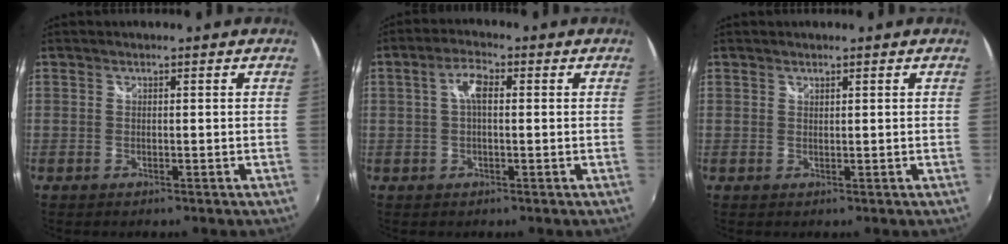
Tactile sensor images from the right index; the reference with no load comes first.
{"total": 4.0, "force": [0.6, 1.6, 3.6], "torque": [-0.071, 0.012, 0.010]}
{"total": 0.5, "force": [0.5, 0.1, 0.1], "torque": [-0.001, 0.001, 0.009]}